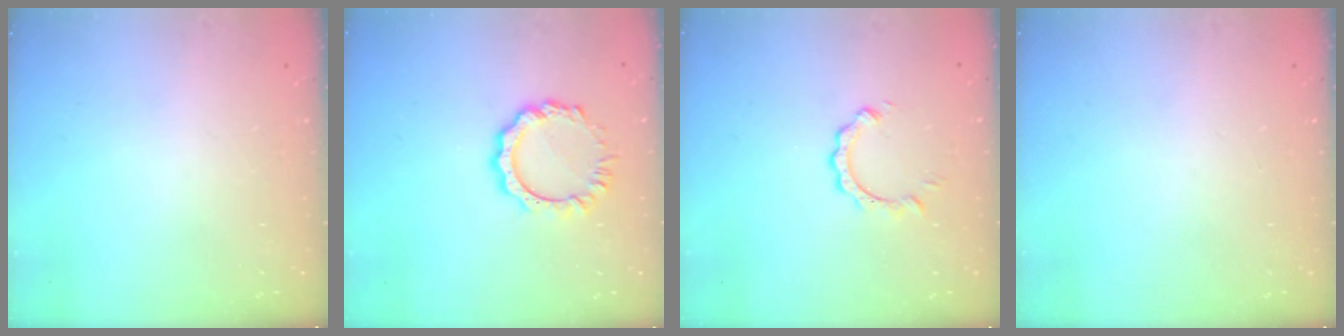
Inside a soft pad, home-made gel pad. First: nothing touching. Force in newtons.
{"total": 8.6, "press": 8.6, "slide": 0.6}
{"total": 3.4, "press": 3.4, "slide": 0.1}
{"total": 0.0}